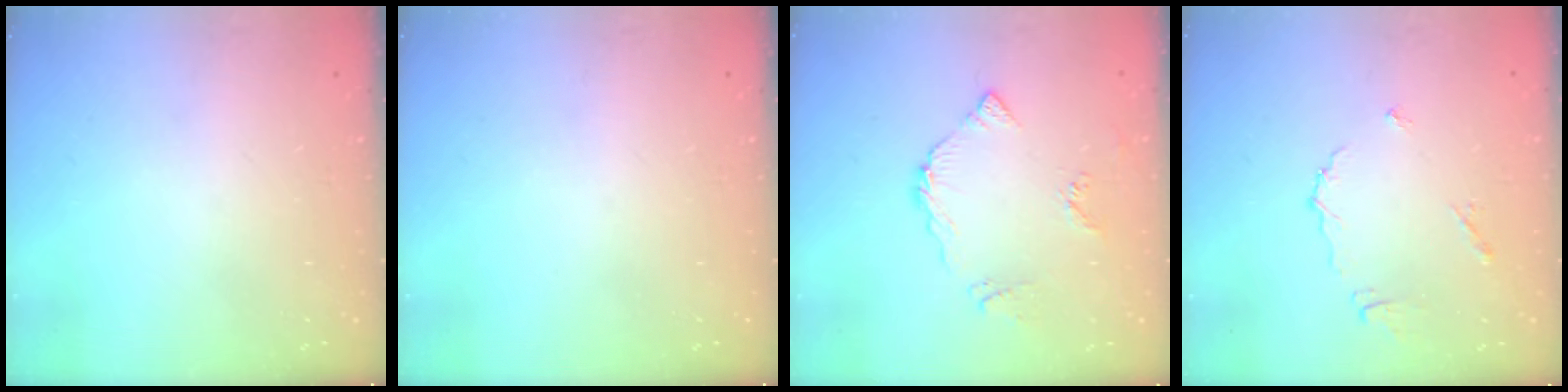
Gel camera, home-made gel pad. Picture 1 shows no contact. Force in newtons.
{"total": 0.0}
{"total": 6.7, "press": 6.7, "slide": 0.3}
{"total": 6.4, "press": 6.3, "slide": 0.6}